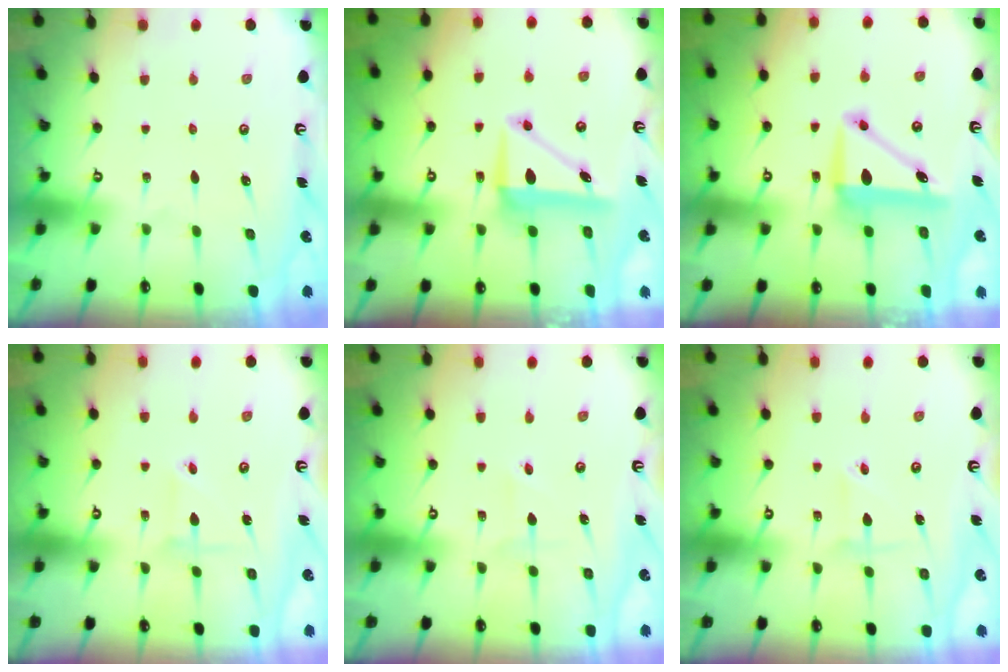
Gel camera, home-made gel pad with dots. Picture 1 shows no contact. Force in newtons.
{"total": 7.5, "press": 7.3, "slide": 1.5}
{"total": 8.4, "press": 8.2, "slide": 1.7}
{"total": 2.6, "press": 2.5, "slide": 0.3}
{"total": 1.8, "press": 1.7, "slide": 0.6}
{"total": 2.6, "press": 2.6, "slide": 0.5}